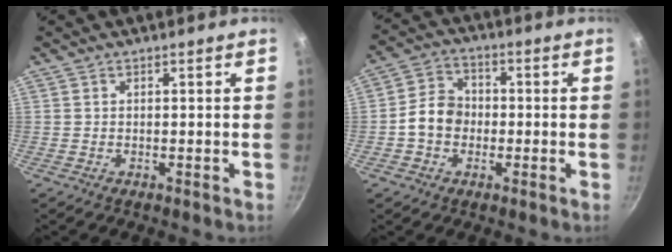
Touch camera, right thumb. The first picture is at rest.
{"total": 7.4, "force": [-1.2, 6.1, 4.1], "torque": [-0.041, 0.024, -0.034]}